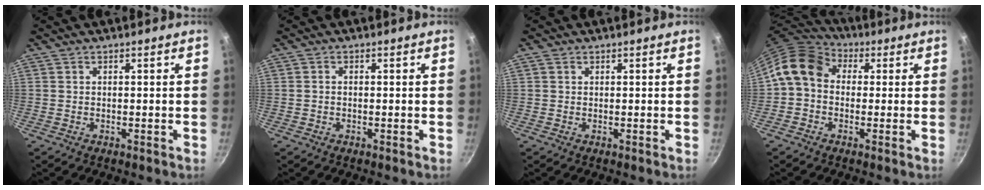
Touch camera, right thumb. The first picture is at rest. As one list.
[{"total": 0.6, "force": [-0.2, 0.4, 0.4], "torque": [-0.008, 0.005, -0.003]}, {"total": 0.6, "force": [0.3, 0.4, 0.2], "torque": [-0.007, 0.001, 0.003]}, {"total": 10.7, "force": [0.7, 8.6, 6.3], "torque": [-0.099, 0.031, -0.012]}]